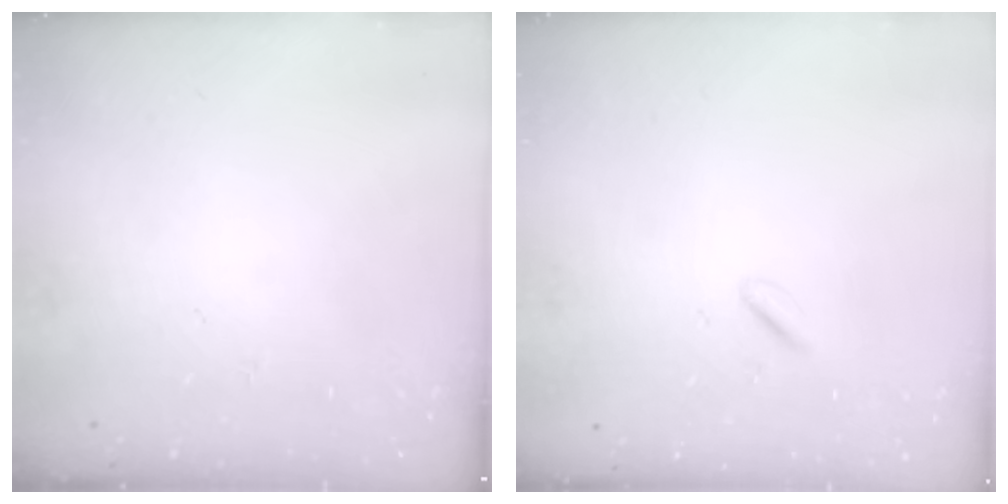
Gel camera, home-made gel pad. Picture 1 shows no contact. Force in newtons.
{"total": 0.9, "press": 0.8, "slide": 0.4}